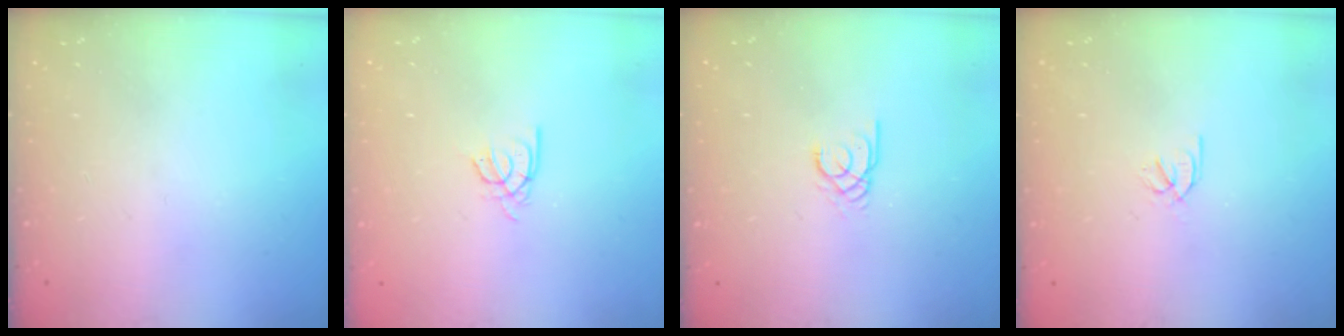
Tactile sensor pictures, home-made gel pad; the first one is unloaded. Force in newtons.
{"total": 2.4, "press": 2.4, "slide": 0.4}
{"total": 1.8, "press": 1.8, "slide": 0.2}
{"total": 2.1, "press": 2.1, "slide": 0.1}